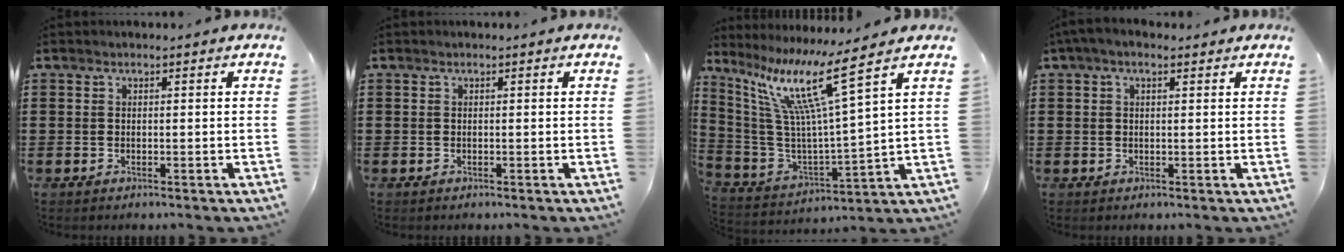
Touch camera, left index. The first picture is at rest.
{"total": 0.0}
{"total": 12.8, "force": [7.8, 0.3, 10.1], "torque": [-0.227, -0.044, 0.119]}
{"total": 1.9, "force": [0.8, 0.8, 1.6], "torque": [-0.032, 0.007, 0.012]}